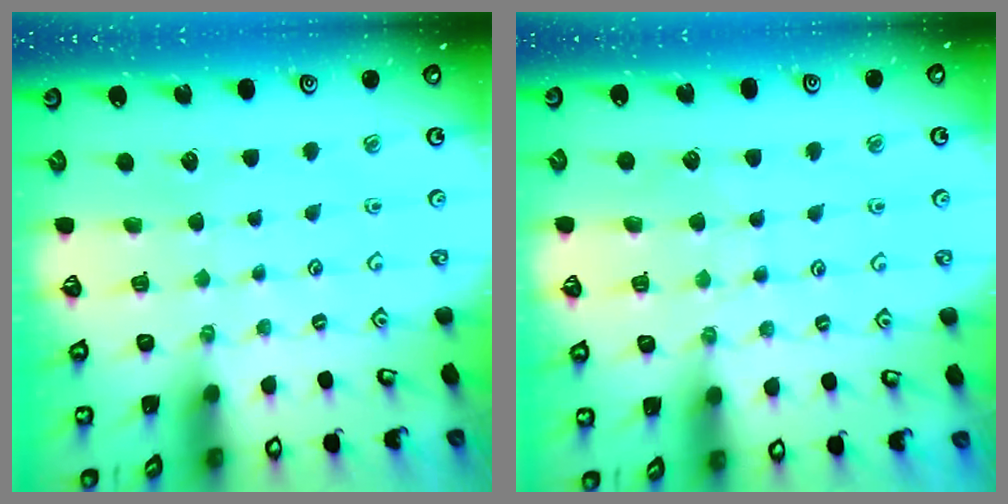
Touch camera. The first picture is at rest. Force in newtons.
{"total": 5.2, "press": 5.1, "slide": 0.7}